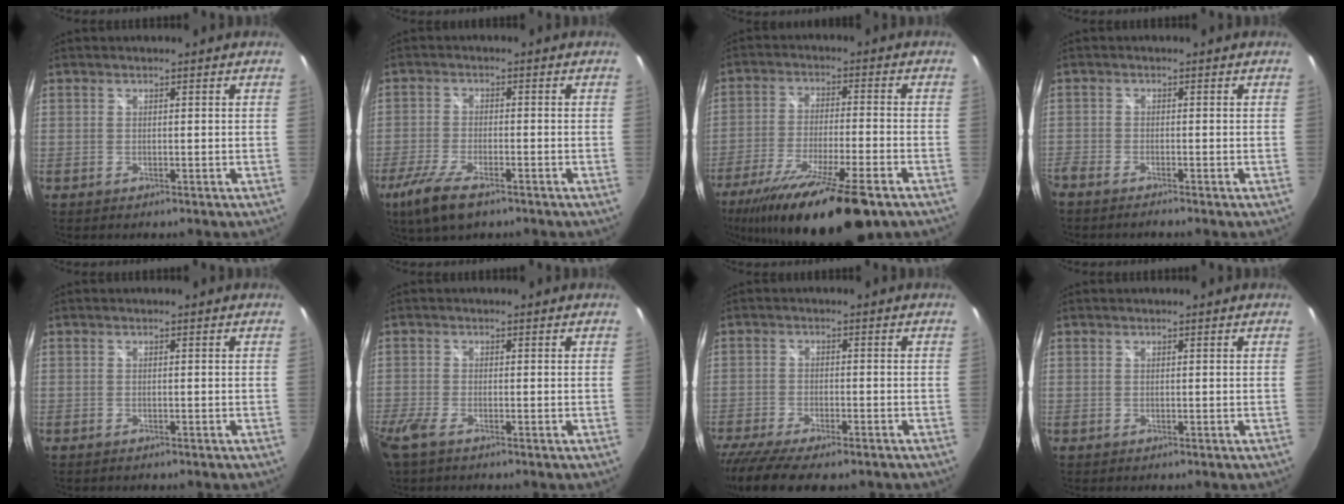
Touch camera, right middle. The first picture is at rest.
{"total": 9.1, "force": [-5.9, 2.8, 6.2], "torque": [-0.153, -0.029, -0.112]}
{"total": 20.6, "force": [-14.7, 3.2, 14.0], "torque": [-0.264, -0.048, -0.243]}
{"total": 2.9, "force": [-2.7, 0.2, 1.0], "torque": [-0.033, -0.014, -0.055]}
{"total": 0.9, "force": [-0.8, 0.4, 0.3], "torque": [-0.008, -0.002, -0.014]}
{"total": 4.3, "force": [-2.9, 1.2, 2.9], "torque": [-0.076, -0.015, -0.057]}
{"total": 12.5, "force": [-10.0, 3.1, 6.9], "torque": [-0.157, -0.052, -0.167]}
{"total": 0.0}